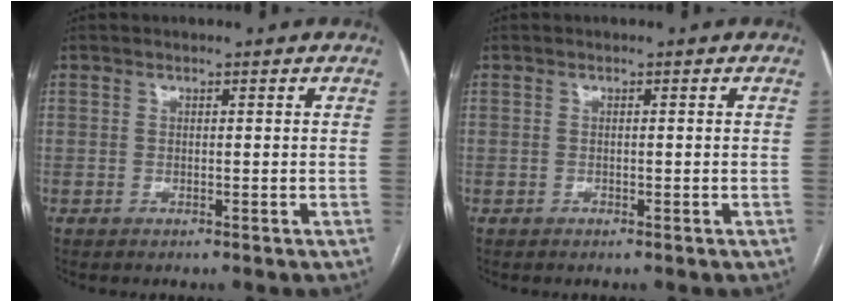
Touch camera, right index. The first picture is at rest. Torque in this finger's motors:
{"motor_torque": [-0.06, -0.05, 0.01, -0.03]}